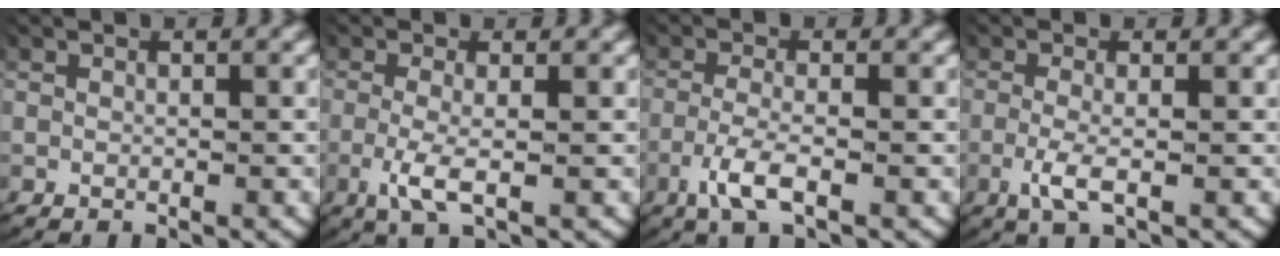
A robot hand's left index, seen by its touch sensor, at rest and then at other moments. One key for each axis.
{"total": 3.0, "fx": -0.8, "fy": 0.8, "fz": 2.8, "tx": -0.073, "ty": -0.015, "tz": -0.007}
{"total": 3.5, "fx": -1.7, "fy": 1.0, "fz": 3.0, "tx": -0.074, "ty": -0.014, "tz": -0.025}
{"total": 2.7, "fx": -0.8, "fy": 0.7, "fz": 2.4, "tx": -0.064, "ty": -0.013, "tz": -0.010}